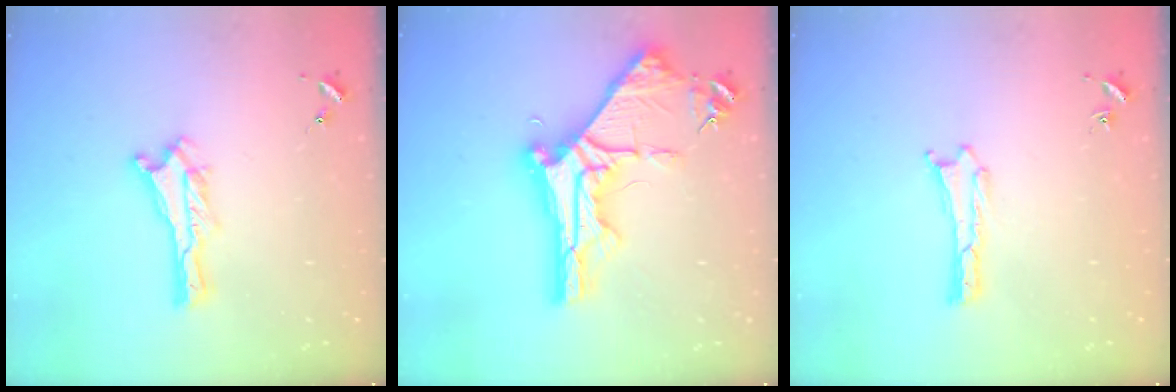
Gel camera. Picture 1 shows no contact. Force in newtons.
{"total": 10.3, "press": 10.2, "slide": 1.2}
{"total": 0.0}